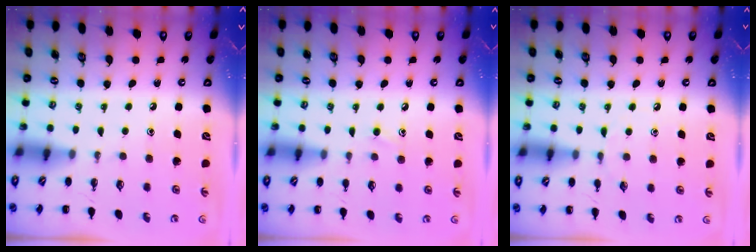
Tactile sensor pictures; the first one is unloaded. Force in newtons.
{"total": 7.6, "press": 7.2, "slide": 2.6}
{"total": 4.4, "press": 4.1, "slide": 1.6}